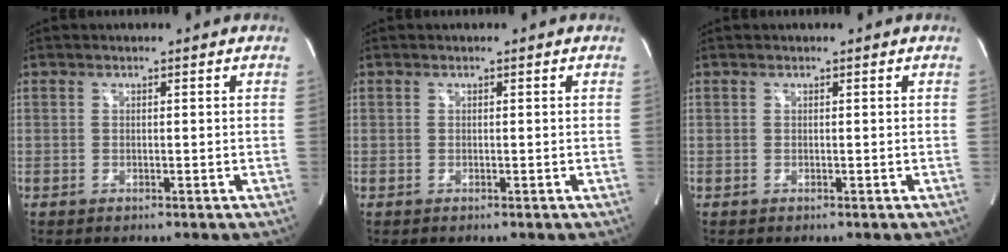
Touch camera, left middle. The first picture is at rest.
{"total": 0.0}
{"total": 0.0}